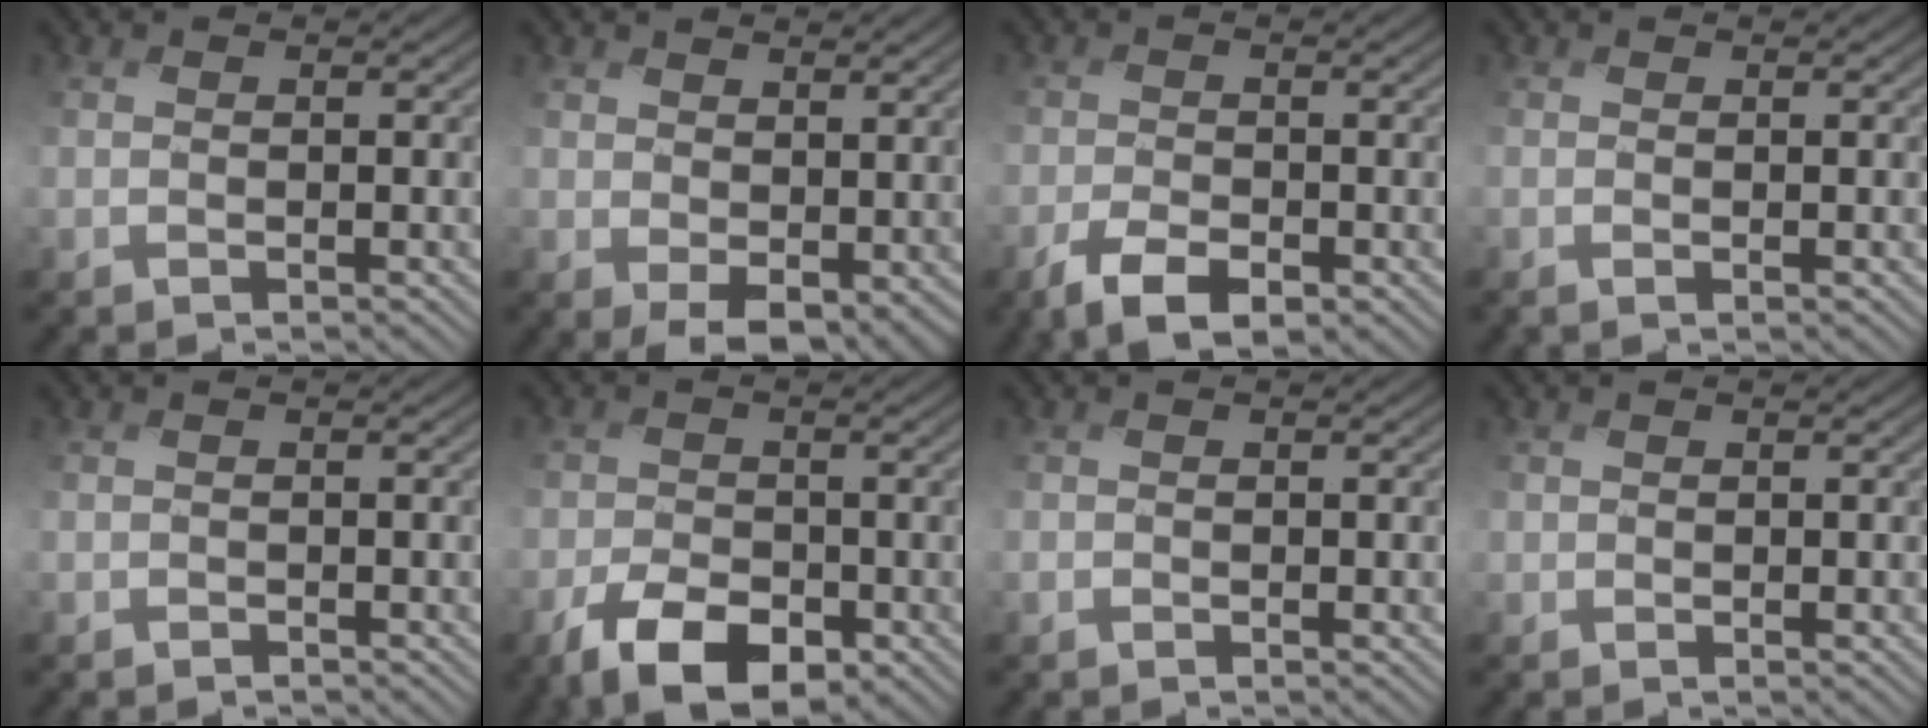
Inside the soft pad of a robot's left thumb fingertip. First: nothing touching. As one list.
[{"total": 4.3, "force": [0.9, 2.9, 3.0], "torque": [-0.063, -0.019, 0.026]}, {"total": 4.3, "force": [-2.6, 1.9, 2.9], "torque": [-0.056, -0.005, -0.051]}, {"total": 0.0}, {"total": 0.8, "force": [-0.7, 0.4, 0.0], "torque": [0.005, -0.003, -0.017]}, {"total": 6.8, "force": [-3.8, 3.8, 4.1], "torque": [-0.076, -0.010, -0.065]}, {"total": 0.8, "force": [-0.5, 0.6, 0.1], "torque": [0.001, -0.003, -0.014]}, {"total": 0.9, "force": [0.1, 0.9, -0.1], "torque": [-0.002, -0.002, -0.001]}]